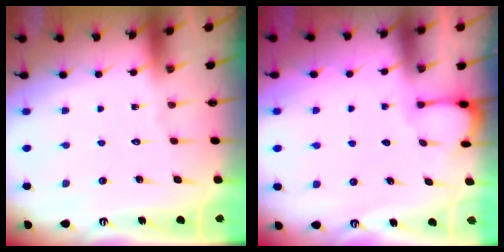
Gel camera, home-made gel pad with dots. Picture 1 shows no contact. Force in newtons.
{"total": 1.7, "press": 1.7, "slide": 0.1}